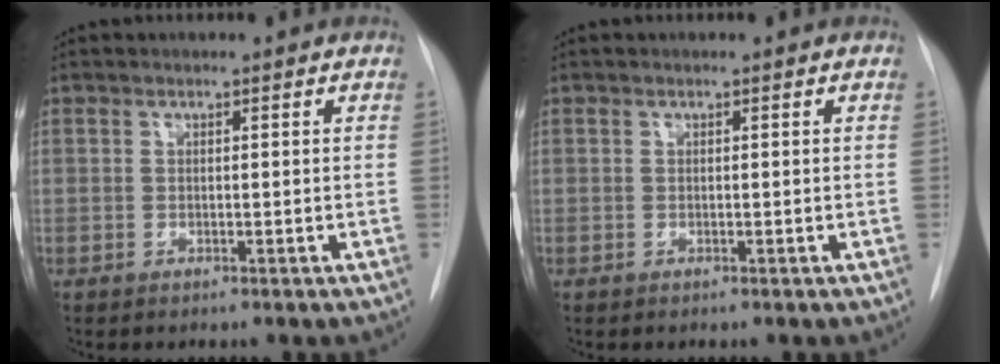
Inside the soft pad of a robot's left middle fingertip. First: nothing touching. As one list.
[{"total": 0.0}]